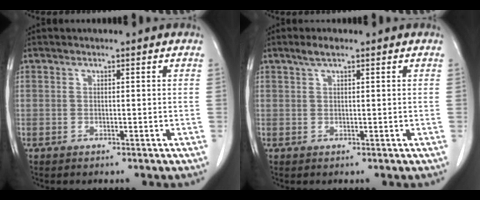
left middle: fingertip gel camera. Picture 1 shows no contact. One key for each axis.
{"total": 1.9, "fx": 1.3, "fy": 0.3, "fz": 1.3, "tx": -0.031, "ty": 0.008, "tz": 0.026}